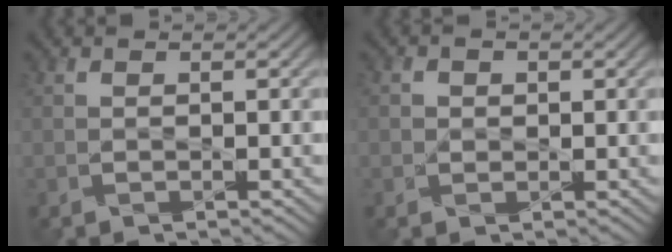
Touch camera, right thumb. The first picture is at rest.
{"total": 1.2, "force": [-0.1, 1.2, 0.3], "torque": [-0.004, -0.004, -0.006]}